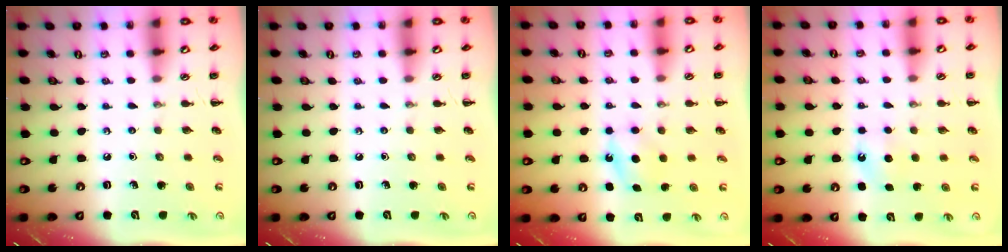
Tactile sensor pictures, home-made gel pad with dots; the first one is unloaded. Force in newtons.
{"total": 0.0}
{"total": 5.2, "press": 5.0, "slide": 1.4}
{"total": 5.1, "press": 4.9, "slide": 1.3}